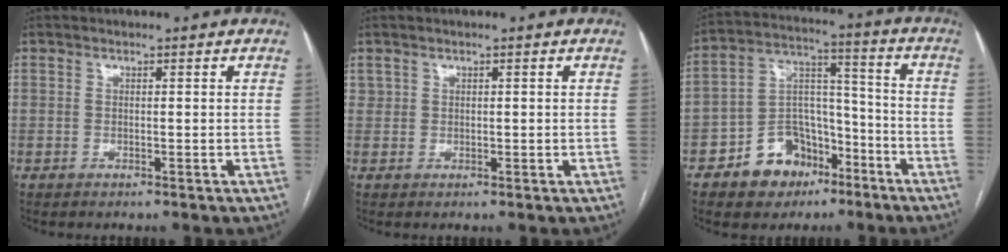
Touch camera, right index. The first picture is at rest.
{"total": 1.2, "force": [0.6, 1.0, 0.5], "torque": [-0.007, 0.006, 0.014]}
{"total": 12.1, "force": [-7.0, 8.3, 5.4], "torque": [-0.094, 0.033, -0.112]}